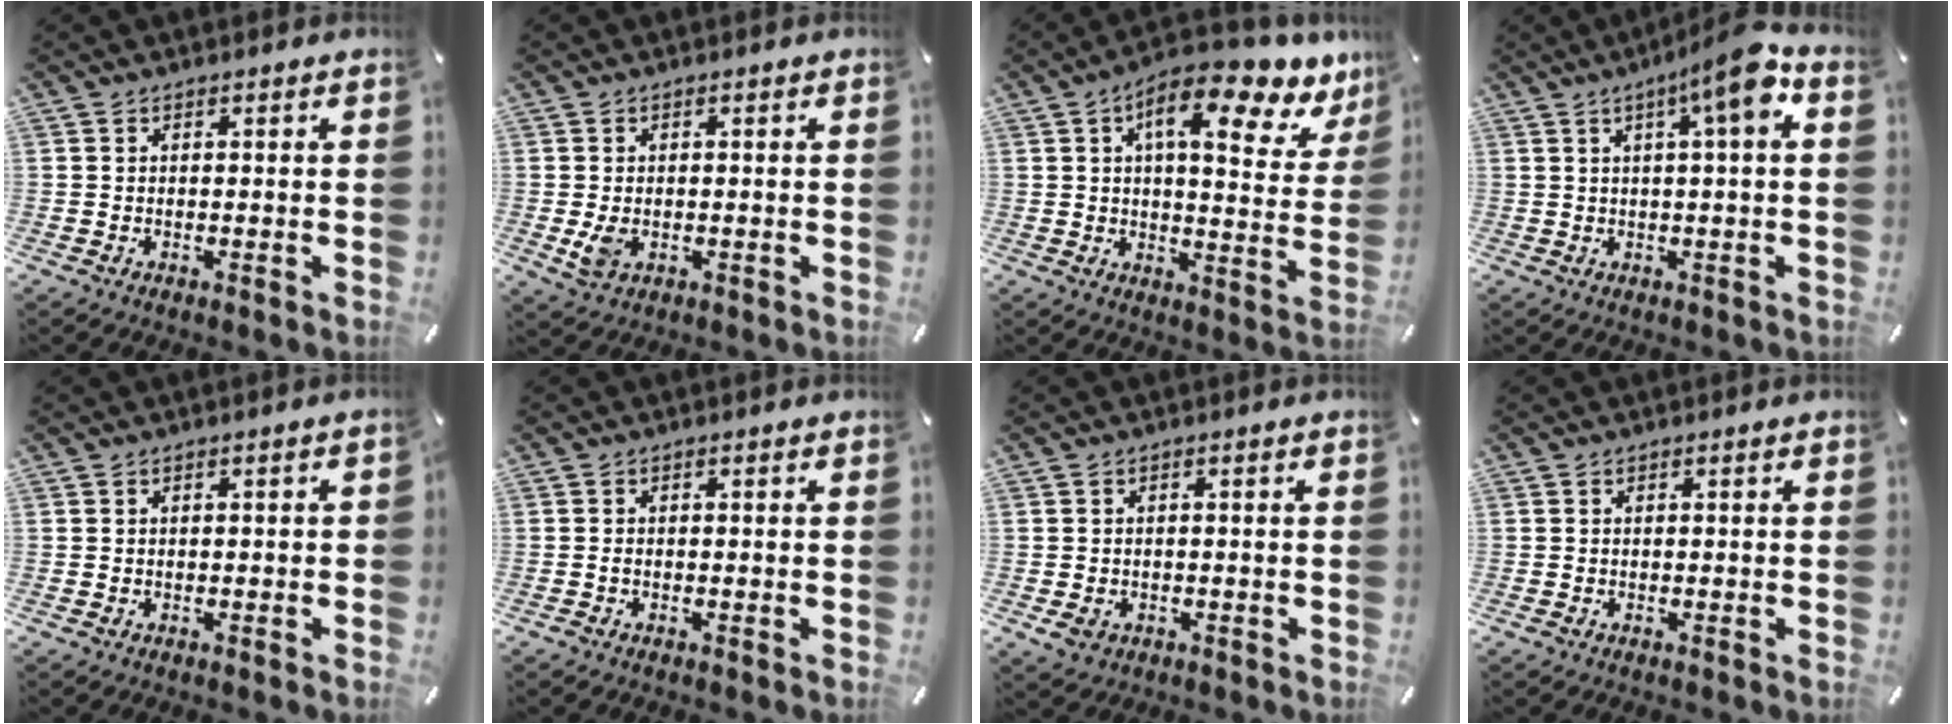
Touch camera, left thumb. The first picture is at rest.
{"total": 3.5, "force": [-0.6, 2.5, 2.3], "torque": [-0.052, -0.007, -0.014]}
{"total": 15.1, "force": [8.5, 5.4, 11.3], "torque": [-0.166, -0.050, 0.133]}
{"total": 9.6, "force": [3.8, 0.8, 8.8], "torque": [-0.139, -0.015, 0.054]}
{"total": 0.6, "force": [-0.3, 0.4, 0.4], "torque": [-0.007, 0.002, -0.006]}
{"total": 0.7, "force": [-0.5, 0.4, 0.3], "torque": [-0.007, -0.002, -0.010]}
{"total": 2.4, "force": [-1.0, 2.0, 0.9], "torque": [-0.022, 0.001, -0.020]}
{"total": 0.0}